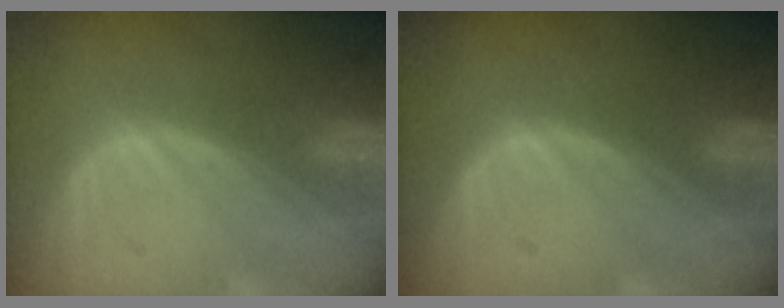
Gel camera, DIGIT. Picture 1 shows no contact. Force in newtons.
{"total": 0.0}